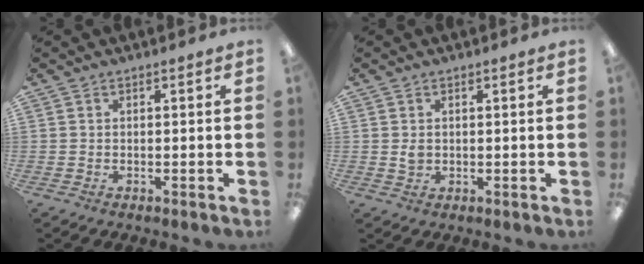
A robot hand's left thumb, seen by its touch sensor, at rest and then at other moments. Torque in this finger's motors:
{"motor_torque": [-0.23, 0.21, 0.14, -0.28, -0.01]}